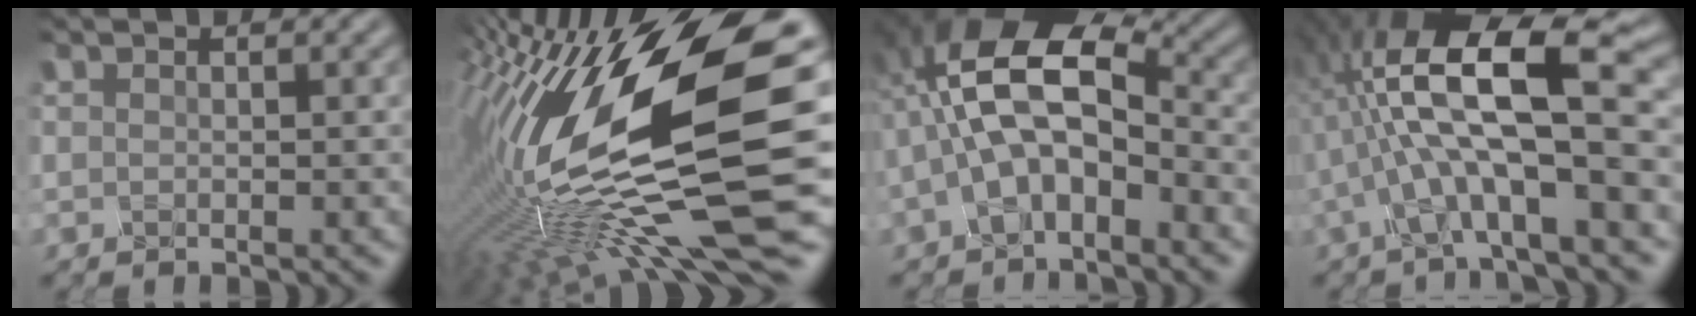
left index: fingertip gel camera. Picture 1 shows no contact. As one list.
[{"total": 17.5, "force": [-3.1, 4.7, 16.6], "torque": [-0.329, -0.011, -0.043]}, {"total": 7.3, "force": [-2.3, 3.4, 6.0], "torque": [-0.138, 0.020, -0.031]}, {"total": 10.5, "force": [-1.9, 2.6, 10.0], "torque": [-0.197, 0.016, -0.017]}]